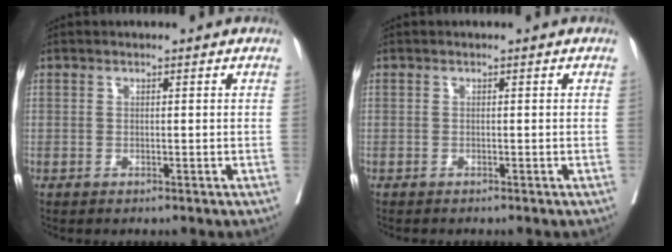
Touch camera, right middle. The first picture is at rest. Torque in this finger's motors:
{"motor_torque": [0.05, -0.09, 0.01, 0.01]}